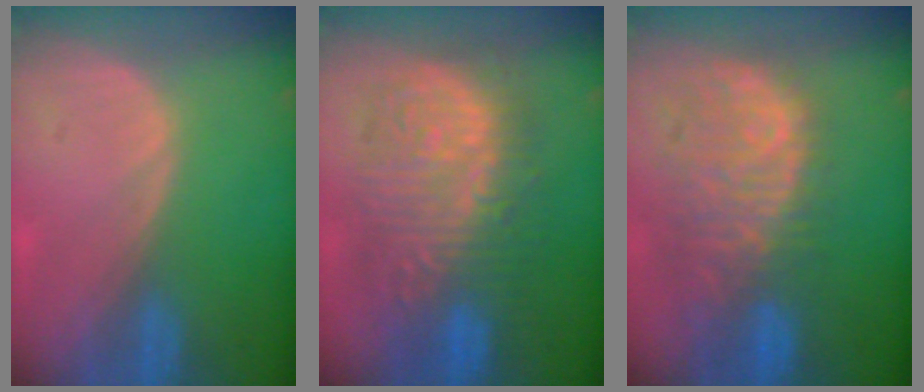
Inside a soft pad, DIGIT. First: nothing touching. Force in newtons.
{"total": 12.8, "press": 12.7, "slide": 1.2}
{"total": 11.5, "press": 9.8, "slide": 5.9}